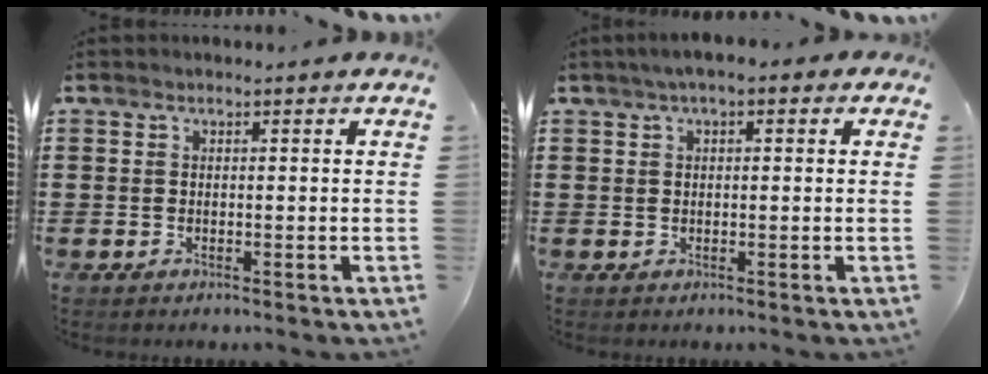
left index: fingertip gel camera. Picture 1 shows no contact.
{"total": 2.0, "force": [0.5, 0.7, 1.7], "torque": [-0.034, 0.005, 0.007]}